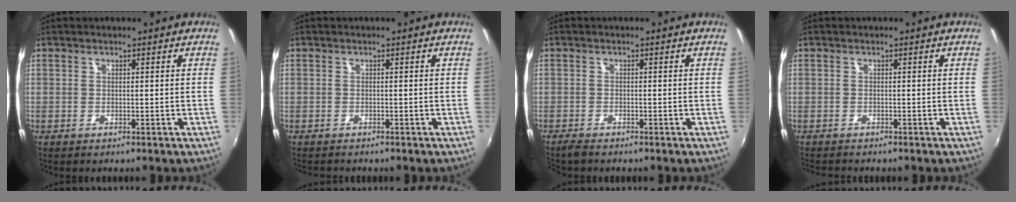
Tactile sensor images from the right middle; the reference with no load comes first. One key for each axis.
{"total": 1.3, "fx": -1.2, "fy": 0.1, "fz": 0.4, "tx": -0.009, "ty": -0.008, "tz": -0.019}
{"total": 2.0, "fx": -1.9, "fy": 0.4, "fz": 0.6, "tx": -0.020, "ty": -0.009, "tz": -0.037}
{"total": 2.0, "fx": -1.9, "fy": 0.1, "fz": 0.6, "tx": -0.015, "ty": -0.013, "tz": -0.031}